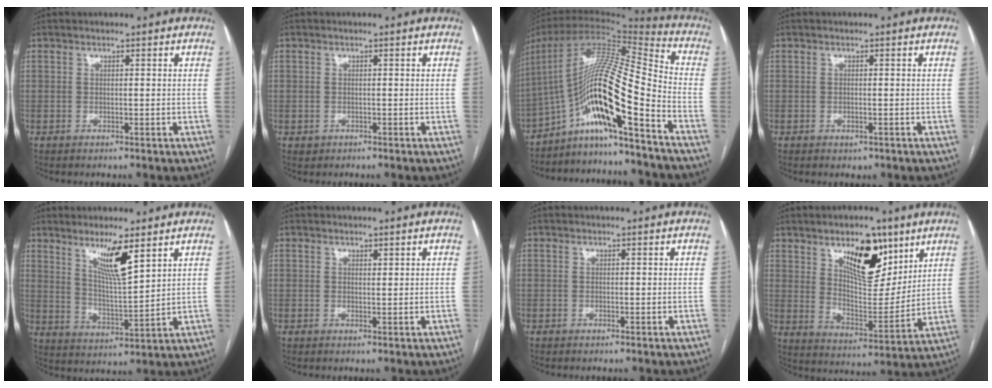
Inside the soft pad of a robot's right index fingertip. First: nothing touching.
{"total": 0.9, "force": [-0.4, 0.9, 0.0], "torque": [-0.002, 0.004, -0.003]}
{"total": 17.8, "force": [-9.8, 0.3, 14.9], "torque": [-0.280, 0.022, -0.173]}
{"total": 0.9, "force": [-0.4, 0.5, 0.6], "torque": [-0.011, -0.002, 0.000]}
{"total": 8.2, "force": [5.0, 0.4, 6.5], "torque": [-0.119, -0.016, 0.095]}
{"total": 0.6, "force": [0.5, 0.2, 0.3], "torque": [-0.006, -0.003, 0.008]}
{"total": 0.0}
{"total": 13.2, "force": [7.5, 5.2, 9.5], "torque": [-0.148, -0.002, 0.133]}